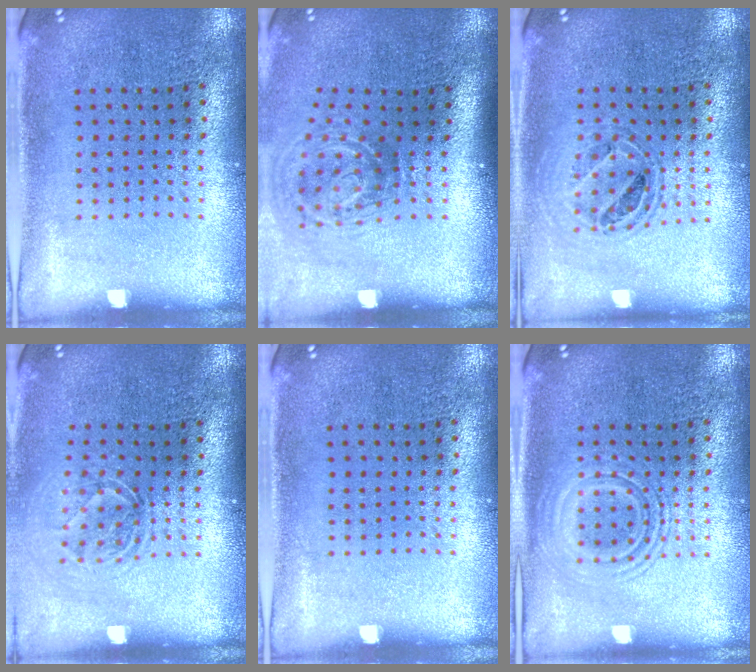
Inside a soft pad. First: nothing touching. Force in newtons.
{"total": 2.1, "press": 1.2, "slide": 1.6}
{"total": 0.8, "press": 0.8, "slide": 0.1}
{"total": 1.7, "press": 1.2, "slide": 1.1}
{"total": 0.0}
{"total": 2.8, "press": 2.7, "slide": 0.4}